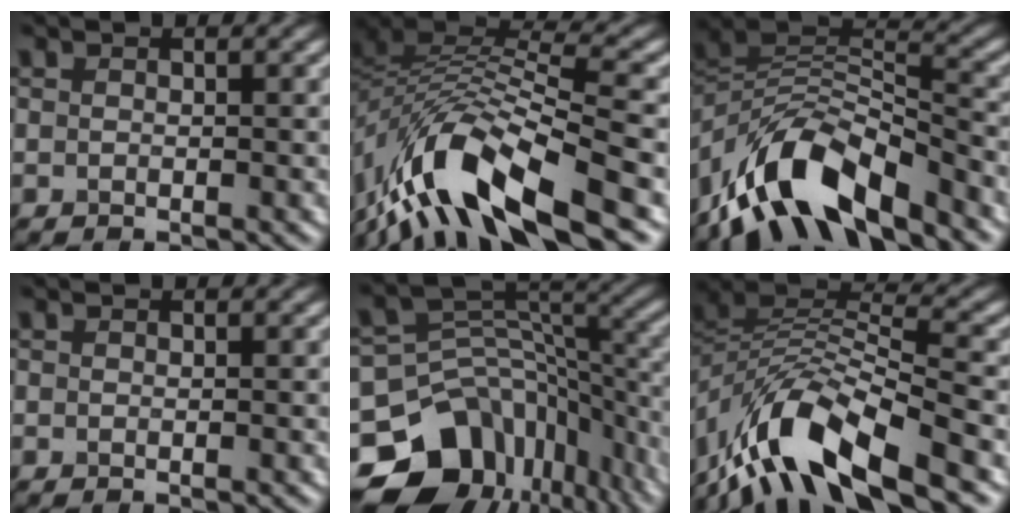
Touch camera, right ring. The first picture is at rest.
{"total": 12.2, "force": [-7.3, 4.4, 8.7], "torque": [-0.176, 0.014, -0.139]}
{"total": 9.7, "force": [-6.6, 3.8, 5.9], "torque": [-0.094, 0.007, -0.131]}
{"total": 0.0}
{"total": 15.2, "force": [-9.0, 10.6, 6.2], "torque": [-0.145, 0.000, -0.125]}
{"total": 10.8, "force": [-7.0, 4.2, 7.1], "torque": [-0.131, 0.004, -0.144]}